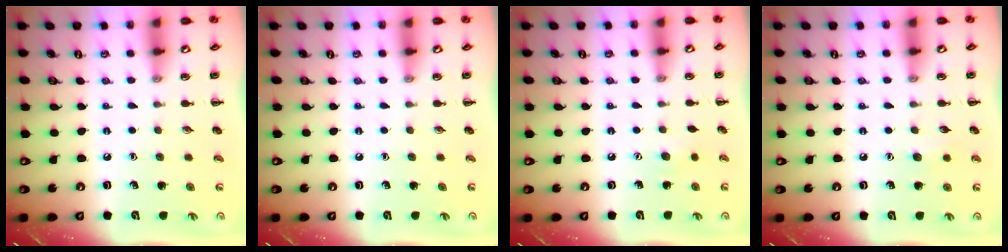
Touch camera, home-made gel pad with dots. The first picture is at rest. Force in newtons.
{"total": 0.0}
{"total": 2.9, "press": 2.8, "slide": 0.7}
{"total": 4.6, "press": 4.5, "slide": 1.0}